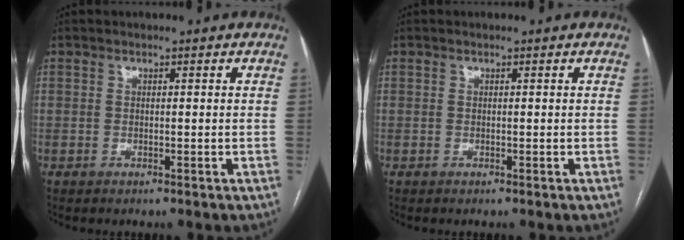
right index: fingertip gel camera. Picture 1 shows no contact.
{"total": 0.0}